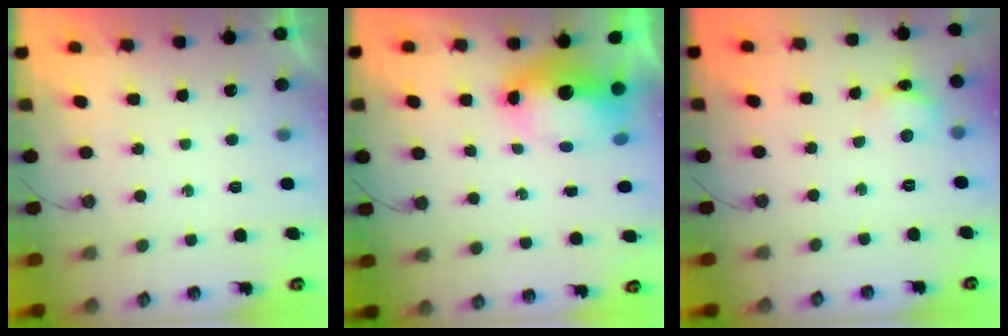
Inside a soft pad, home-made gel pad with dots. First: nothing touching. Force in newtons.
{"total": 8.4, "press": 8.4, "slide": 0.9}
{"total": 3.7, "press": 3.7, "slide": 0.3}